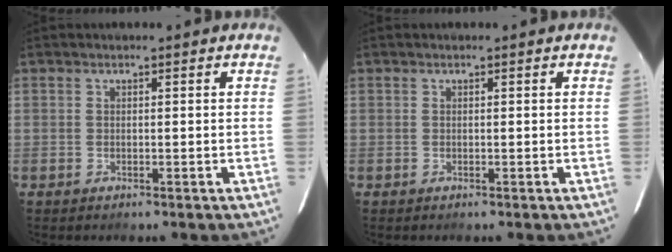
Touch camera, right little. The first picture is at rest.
{"total": 0.0}